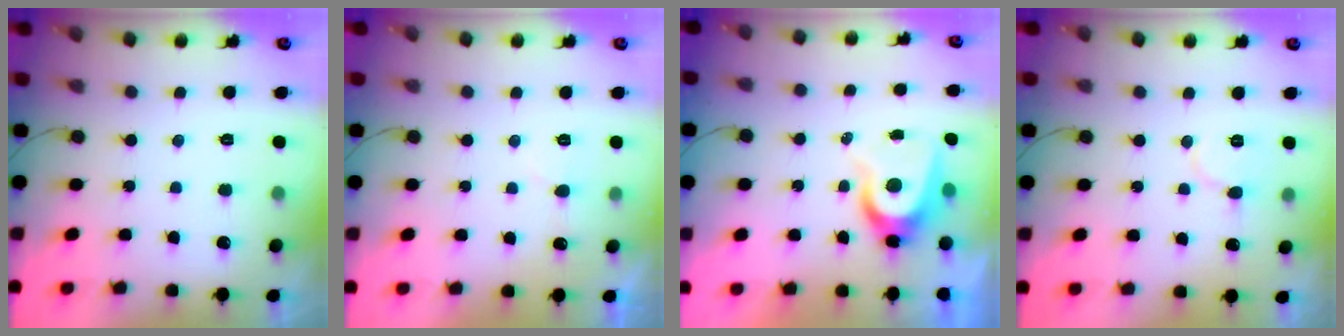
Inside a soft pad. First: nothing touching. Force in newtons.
{"total": 3.6, "press": 3.5, "slide": 0.3}
{"total": 6.9, "press": 6.9, "slide": 0.1}
{"total": 7.0, "press": 7.0, "slide": 0.5}